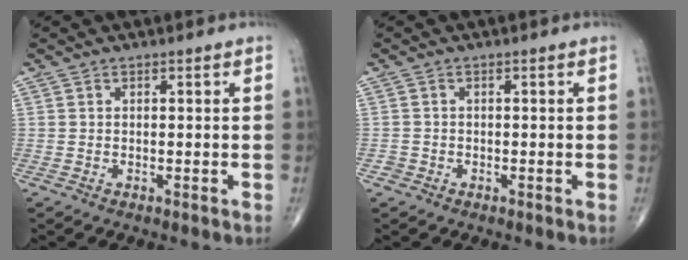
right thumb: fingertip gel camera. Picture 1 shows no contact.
{"total": 1.0, "force": [-0.6, 0.9, -0.1], "torque": [0.008, 0.005, -0.016]}